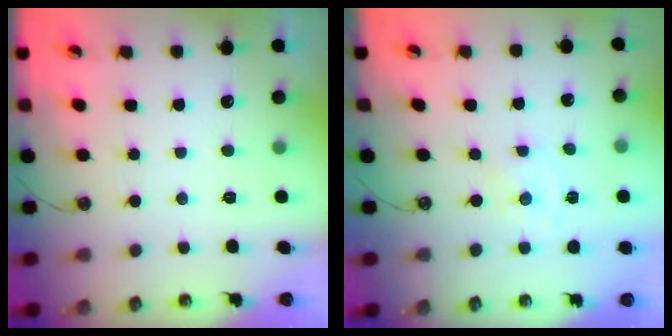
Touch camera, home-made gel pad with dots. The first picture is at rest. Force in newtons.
{"total": 0.0}